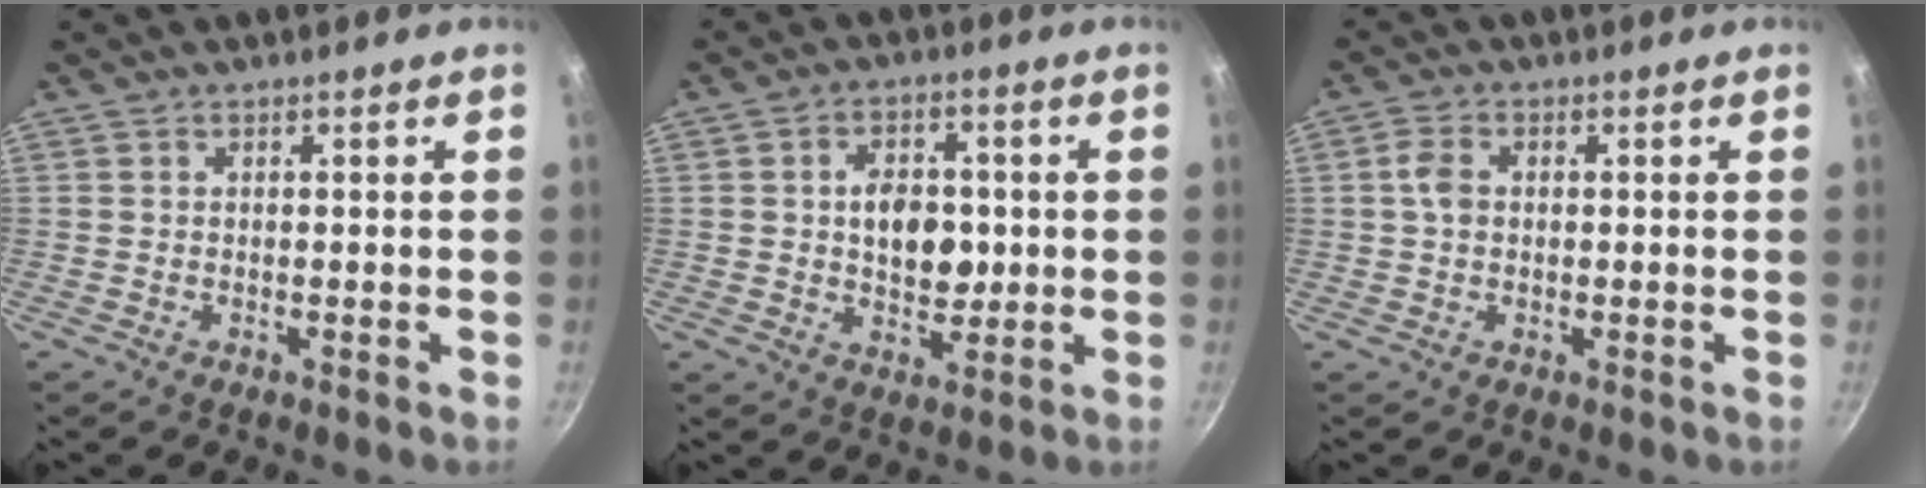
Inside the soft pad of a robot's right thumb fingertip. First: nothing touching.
{"total": 8.9, "force": [0.3, 6.1, 6.5], "torque": [-0.071, 0.001, 0.004]}
{"total": 3.6, "force": [0.3, 2.6, 2.5], "torque": [-0.045, 0.006, 0.001]}